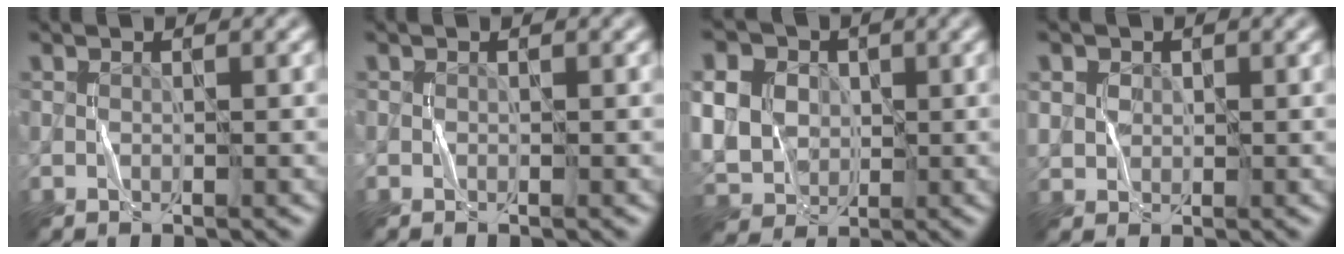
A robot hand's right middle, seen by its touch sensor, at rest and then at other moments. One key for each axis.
{"total": 0.0}
{"total": 13.0, "fx": 3.0, "fy": 10.9, "fz": 6.4, "tx": -0.150, "ty": 0.027, "tz": 0.037}
{"total": 2.7, "fx": 1.2, "fy": 2.2, "fz": 1.1, "tx": -0.033, "ty": 0.004, "tz": 0.028}